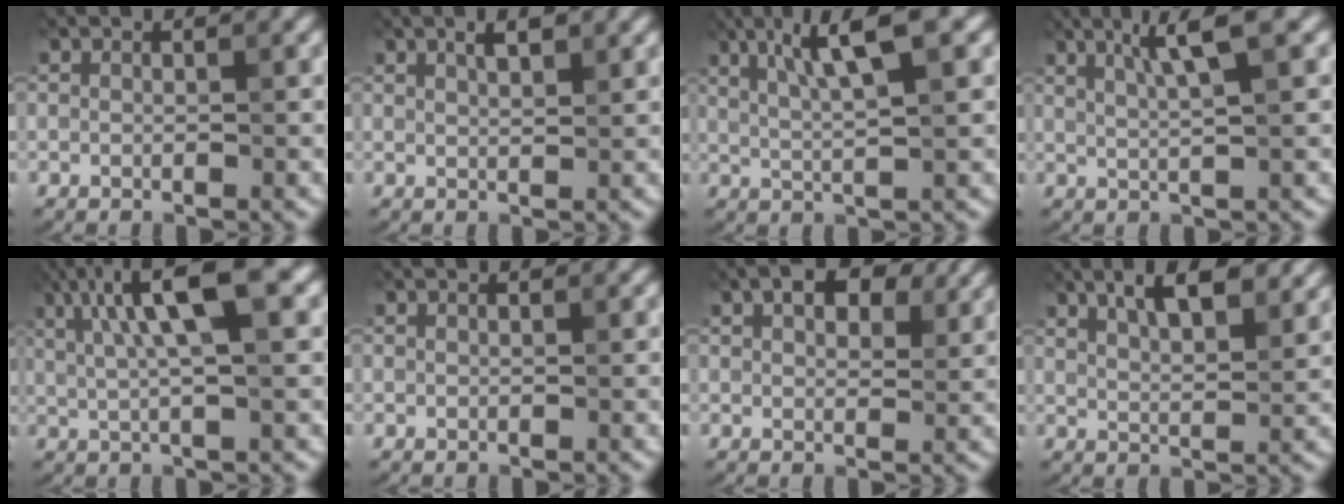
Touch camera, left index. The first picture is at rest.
{"total": 2.4, "force": [1.4, 0.8, 1.8], "torque": [-0.013, 0.007, 0.011]}
{"total": 6.2, "force": [2.5, 1.0, 5.6], "torque": [-0.099, 0.011, 0.047]}
{"total": 4.4, "force": [2.0, 0.5, 3.8], "torque": [-0.066, 0.009, 0.038]}
{"total": 8.7, "force": [2.9, 2.0, 8.0], "torque": [-0.138, 0.017, 0.051]}
{"total": 0.0}
{"total": 5.2, "force": [2.8, 2.7, 3.5], "torque": [-0.055, 0.010, 0.041]}
{"total": 7.4, "force": [4.5, 2.7, 5.2], "torque": [-0.069, 0.029, 0.052]}